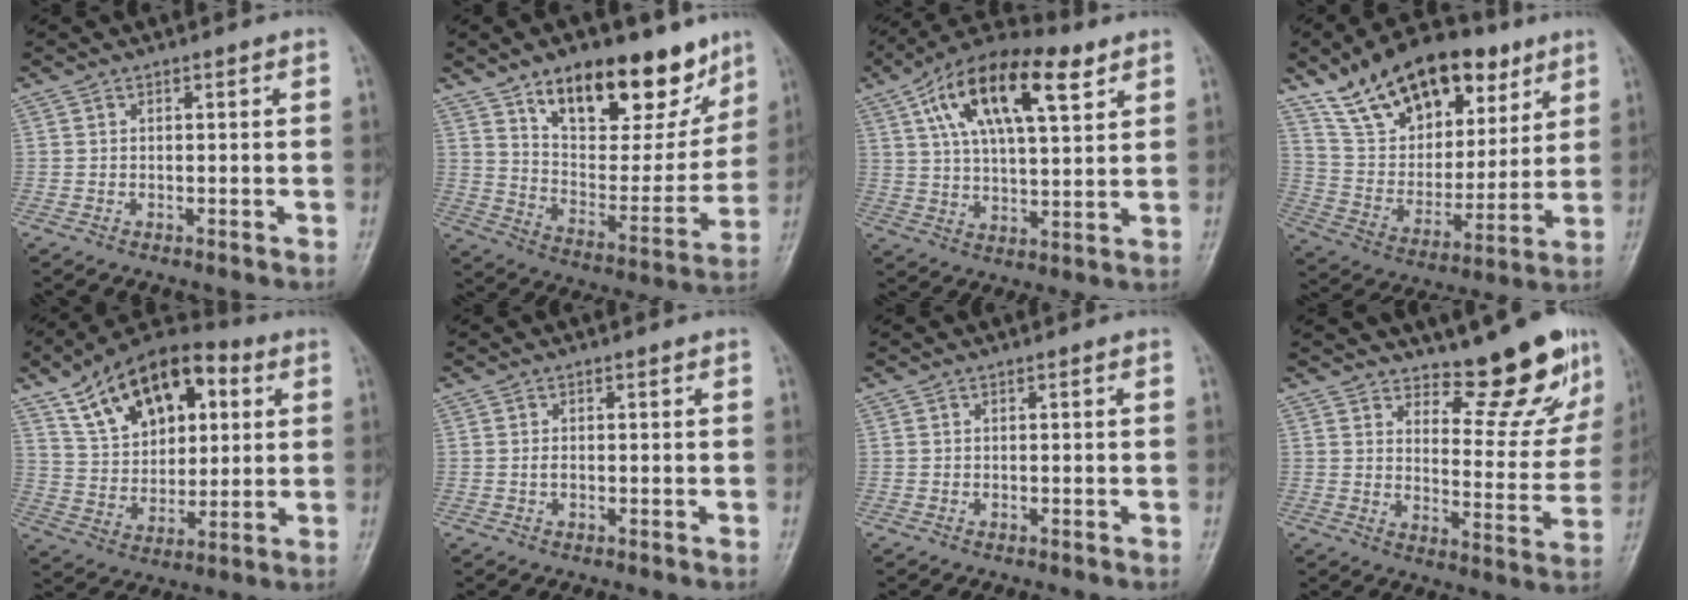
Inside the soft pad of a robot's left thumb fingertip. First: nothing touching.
{"total": 22.2, "force": [14.3, 10.5, 13.2], "torque": [-0.138, -0.065, 0.231]}
{"total": 18.6, "force": [8.4, 7.7, 14.7], "torque": [-0.232, -0.002, 0.141]}
{"total": 23.9, "force": [14.3, 13.1, 14.0], "torque": [-0.195, -0.032, 0.252]}
{"total": 19.6, "force": [8.1, 11.7, 13.5], "torque": [-0.172, -0.003, 0.138]}
{"total": 0.8, "force": [0.0, 0.5, 0.6], "torque": [-0.012, 0.000, 0.000]}
{"total": 0.0}
{"total": 13.5, "force": [10.9, 4.2, 6.7], "torque": [-0.049, -0.097, 0.150]}